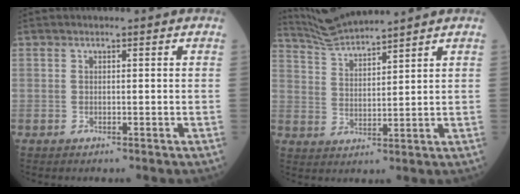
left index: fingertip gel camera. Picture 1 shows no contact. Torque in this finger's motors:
{"motor_torque": [0.47, -0.97, 0.00, 0.01]}